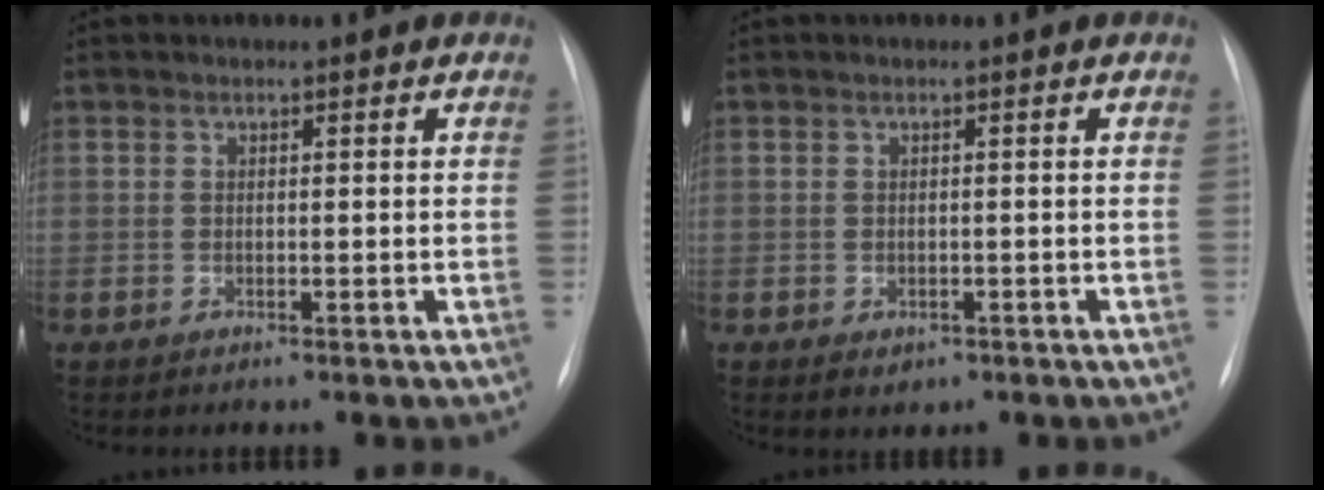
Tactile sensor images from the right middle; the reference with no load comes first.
{"total": 1.8, "force": [-0.9, 1.4, 0.8], "torque": [-0.008, 0.001, -0.001]}